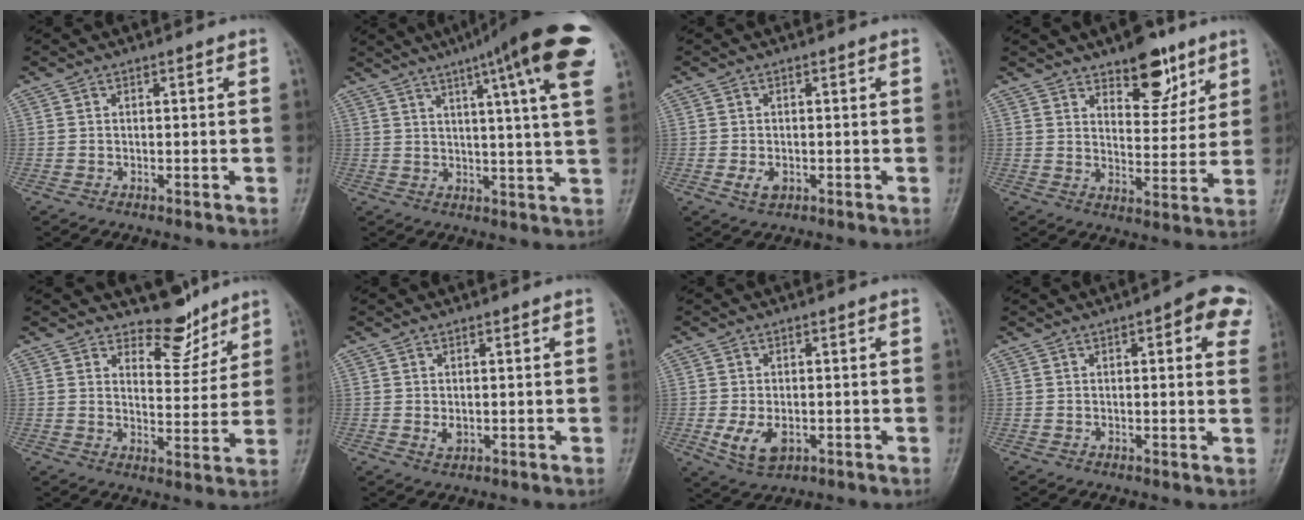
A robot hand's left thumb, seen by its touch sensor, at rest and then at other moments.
{"total": 18.7, "force": [9.8, 1.9, 15.9], "torque": [-0.216, -0.016, 0.120]}
{"total": 2.3, "force": [-0.6, 1.6, 1.6], "torque": [-0.027, -0.002, -0.009]}
{"total": 10.8, "force": [7.0, 5.1, 6.4], "torque": [-0.056, -0.045, 0.108]}
{"total": 6.9, "force": [5.9, 3.2, 1.6], "torque": [0.007, -0.051, 0.098]}
{"total": 1.7, "force": [0.1, 1.1, 1.2], "torque": [-0.016, -0.004, 0.007]}
{"total": 5.5, "force": [-1.3, 3.4, 4.1], "torque": [-0.074, -0.010, -0.015]}
{"total": 8.0, "force": [3.3, 2.8, 6.7], "torque": [-0.051, -0.001, 0.028]}